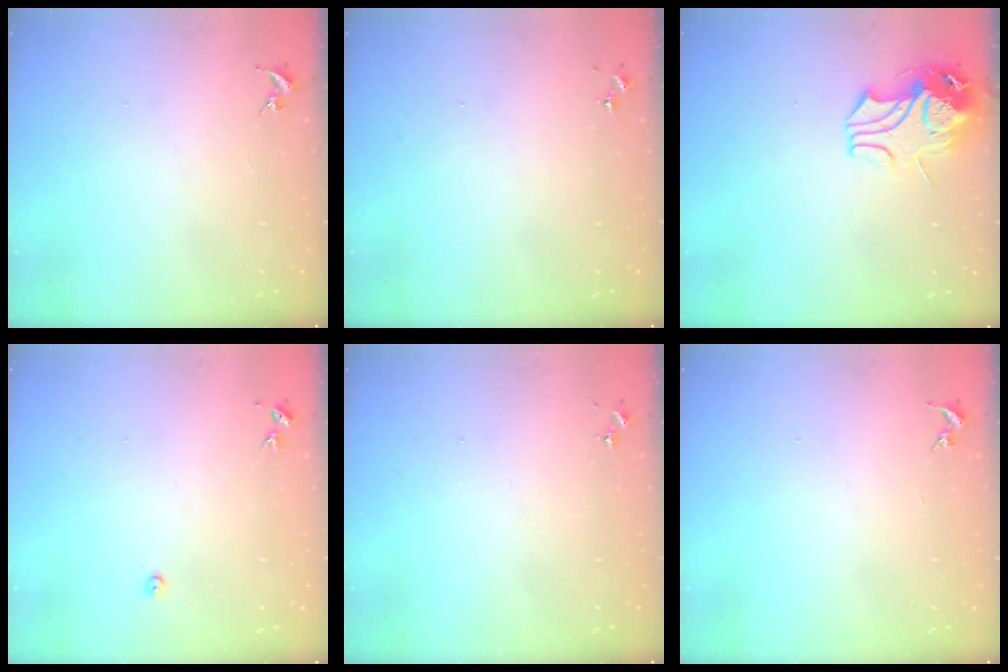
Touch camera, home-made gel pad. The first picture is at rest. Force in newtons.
{"total": 0.0}
{"total": 11.7, "press": 11.5, "slide": 1.8}
{"total": 3.0, "press": 3.0, "slide": 0.4}
{"total": 0.0}
{"total": 0.0}